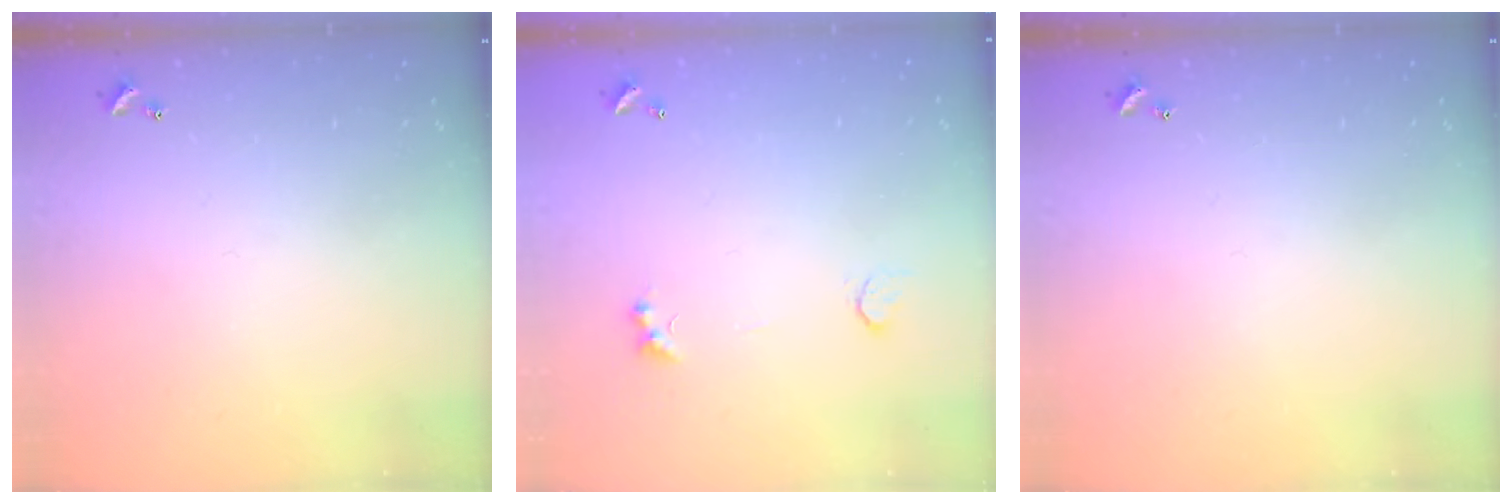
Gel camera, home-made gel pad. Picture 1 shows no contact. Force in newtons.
{"total": 1.4, "press": 1.1, "slide": 0.9}
{"total": 0.0}